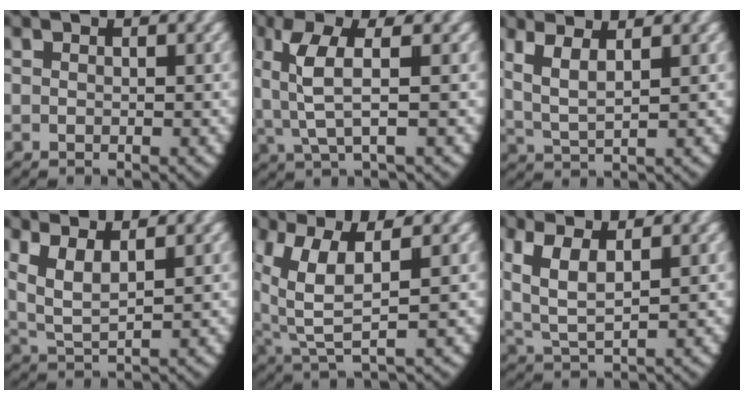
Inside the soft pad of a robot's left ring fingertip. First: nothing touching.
{"total": 5.2, "force": [1.1, 1.8, 4.8], "torque": [-0.104, -0.003, 0.026]}
{"total": 5.0, "force": [1.7, 2.9, 3.7], "torque": [-0.100, -0.007, 0.033]}
{"total": 6.7, "force": [2.0, 4.7, 4.4], "torque": [-0.123, -0.013, 0.035]}
{"total": 8.0, "force": [2.0, 4.6, 6.2], "torque": [-0.142, -0.012, 0.040]}
{"total": 6.1, "force": [1.3, 4.0, 4.4], "torque": [-0.125, -0.022, 0.036]}